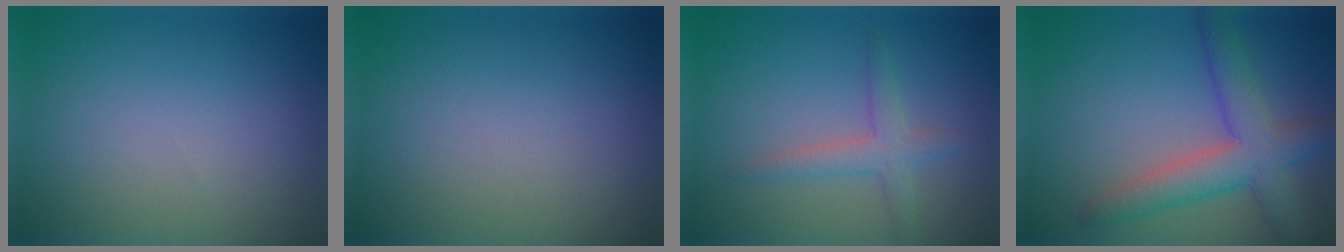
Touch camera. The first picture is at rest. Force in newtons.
{"total": 0.0}
{"total": 2.4, "press": 2.4, "slide": 0.1}
{"total": 5.7, "press": 5.7, "slide": 0.4}